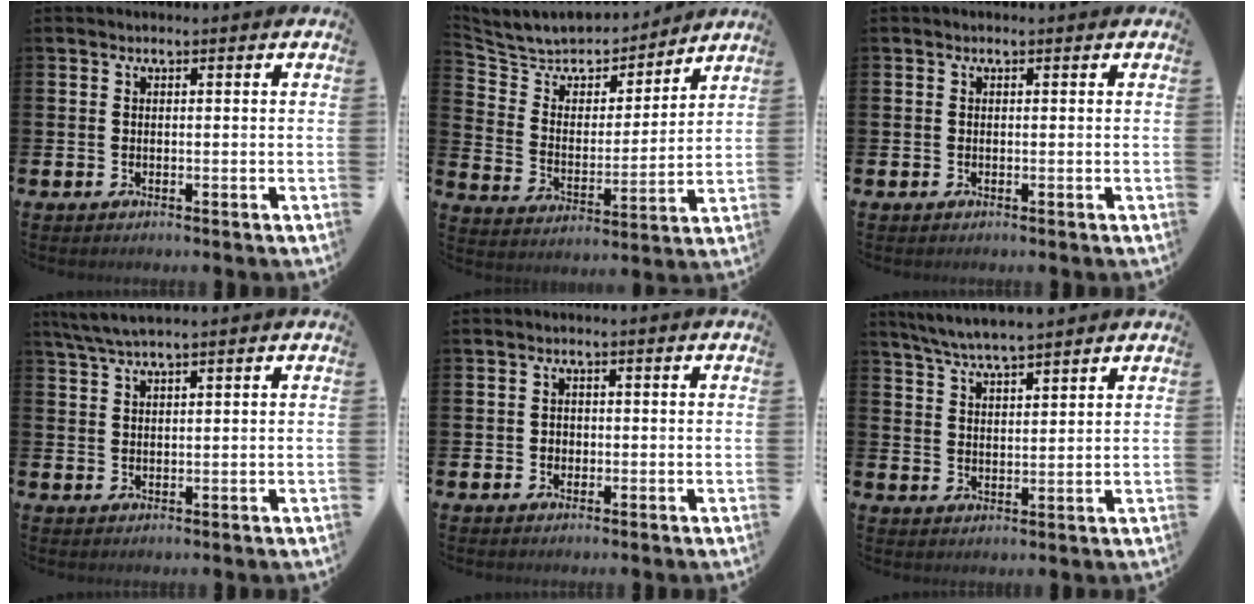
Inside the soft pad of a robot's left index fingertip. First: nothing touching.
{"total": 7.7, "force": [7.2, 2.6, 1.0], "torque": [-0.064, -0.055, 0.125]}
{"total": 0.0}
{"total": 3.3, "force": [2.8, 0.2, 1.7], "torque": [-0.047, 0.000, 0.053]}
{"total": 1.3, "force": [-0.2, 1.2, 0.3], "torque": [-0.001, 0.004, -0.008]}
{"total": 5.7, "force": [5.5, 0.2, 1.5], "torque": [-0.052, -0.019, 0.101]}